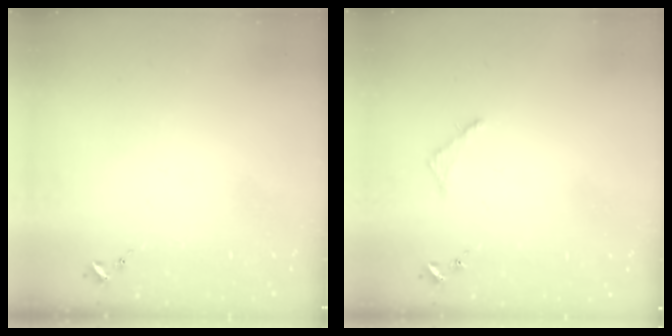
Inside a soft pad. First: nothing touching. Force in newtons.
{"total": 2.8, "press": 2.7, "slide": 0.3}